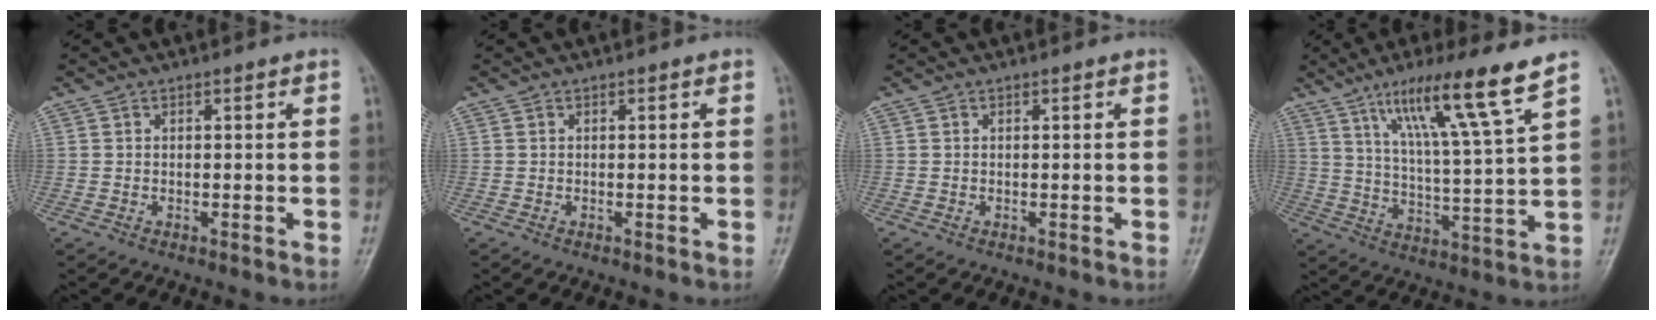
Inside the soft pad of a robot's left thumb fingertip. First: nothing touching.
{"total": 0.0}
{"total": 0.0}
{"total": 14.8, "force": [9.3, -0.1, 11.6], "torque": [-0.193, -0.045, 0.158]}